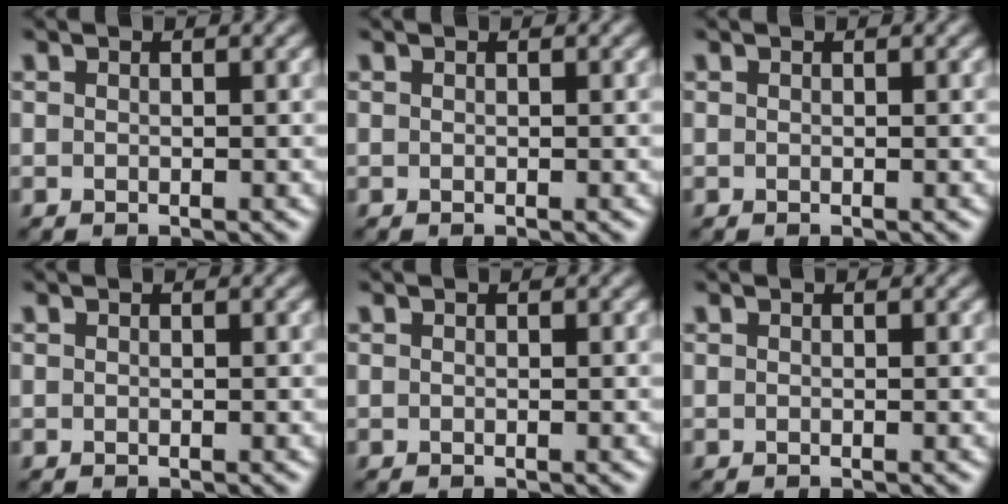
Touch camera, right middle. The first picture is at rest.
{"total": 0.0}
{"total": 0.0}
{"total": 0.0}
{"total": 0.0}
{"total": 0.0}